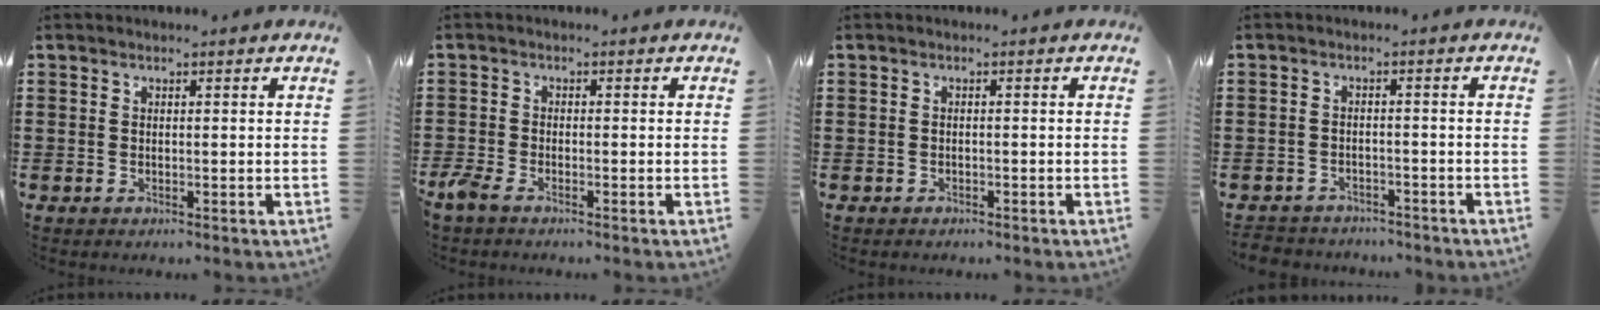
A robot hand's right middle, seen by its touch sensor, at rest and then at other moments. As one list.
[{"total": 2.3, "force": [-1.9, 0.6, 1.2], "torque": [-0.052, -0.007, -0.046]}, {"total": 0.7, "force": [-0.6, 0.3, 0.0], "torque": [-0.002, -0.001, -0.014]}, {"total": 2.6, "force": [-2.6, 0.5, -0.2], "torque": [-0.004, -0.005, -0.056]}]